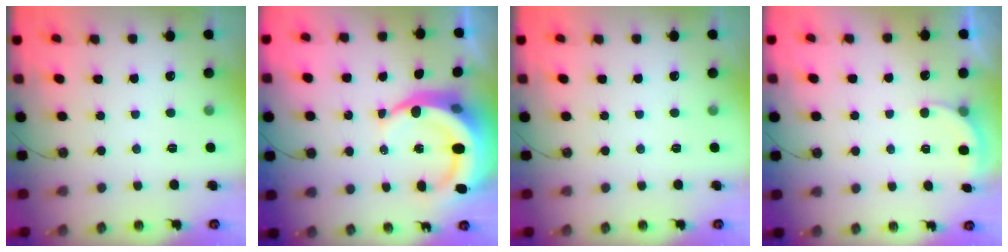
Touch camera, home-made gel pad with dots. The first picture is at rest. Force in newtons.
{"total": 13.6, "press": 13.4, "slide": 2.5}
{"total": 0.0}
{"total": 2.5, "press": 2.3, "slide": 1.1}